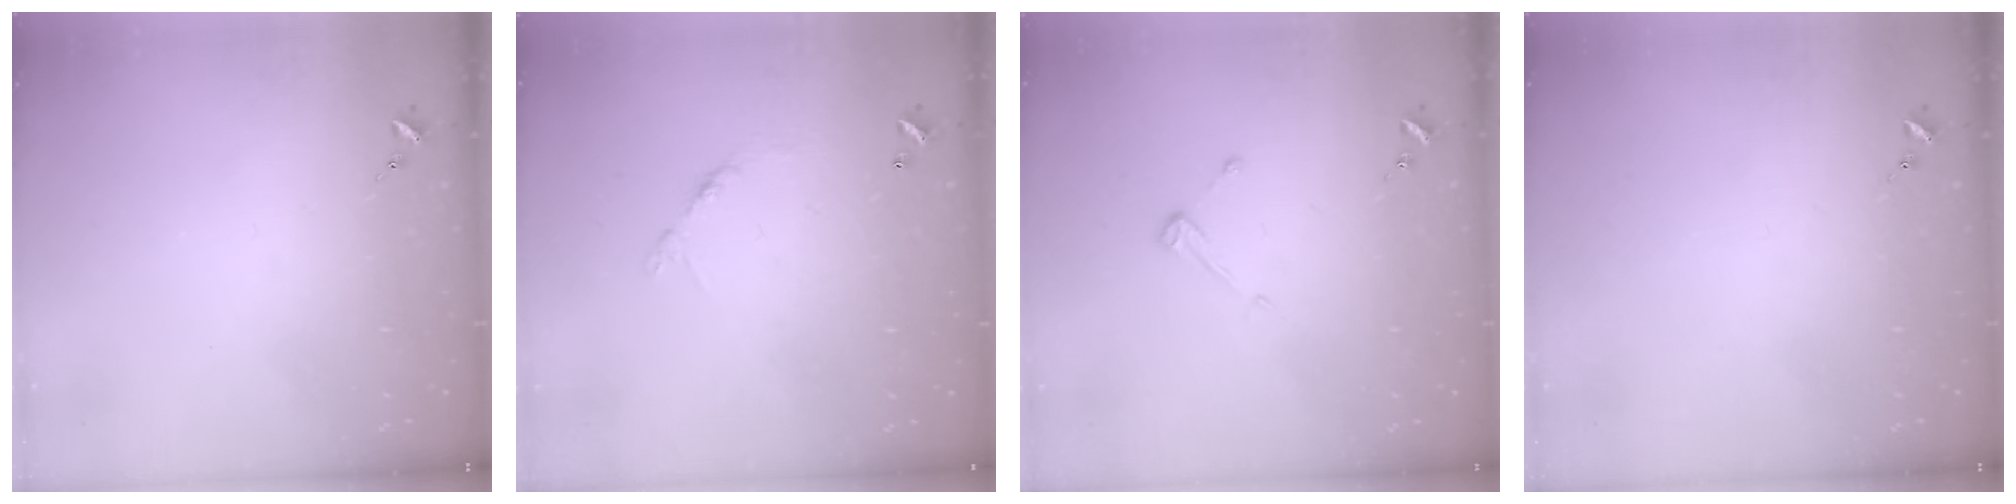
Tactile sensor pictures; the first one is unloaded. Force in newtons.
{"total": 5.9, "press": 5.9, "slide": 0.4}
{"total": 3.8, "press": 3.8, "slide": 0.4}
{"total": 0.0}